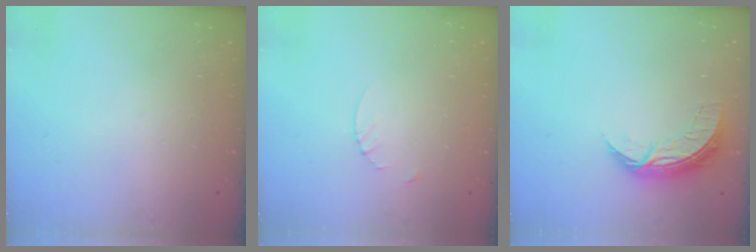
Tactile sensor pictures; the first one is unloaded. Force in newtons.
{"total": 2.7, "press": 2.7, "slide": 0.3}
{"total": 8.8, "press": 8.8, "slide": 0.6}